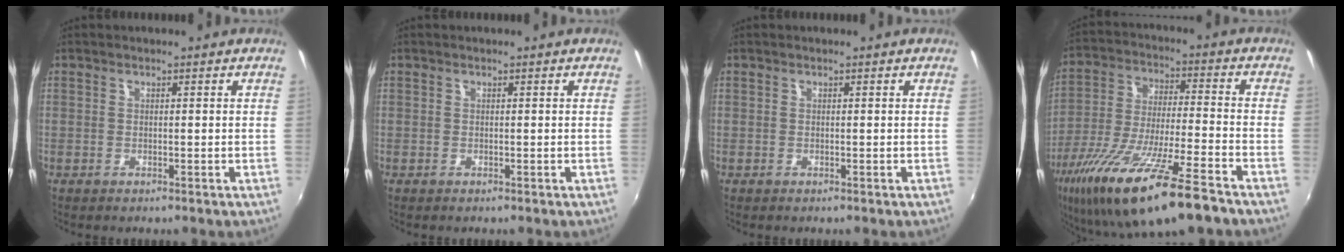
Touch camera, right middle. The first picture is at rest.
{"total": 0.0}
{"total": 0.0}
{"total": 22.3, "force": [-15.1, 3.2, 16.1], "torque": [-0.304, -0.057, -0.261]}